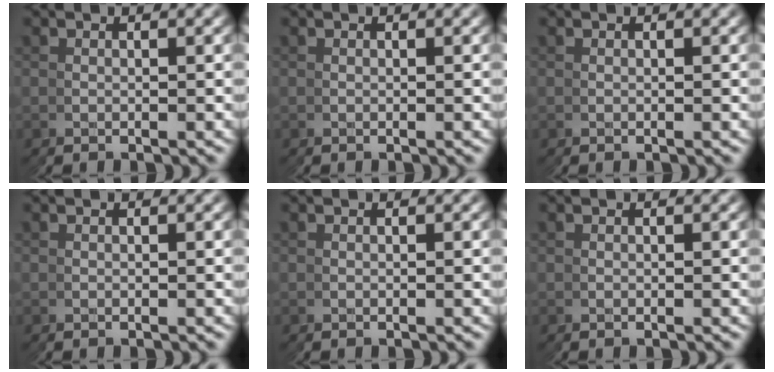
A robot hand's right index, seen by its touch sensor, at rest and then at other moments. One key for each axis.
{"total": 0.0}
{"total": 0.0}
{"total": 0.0}
{"total": 0.0}
{"total": 0.0}